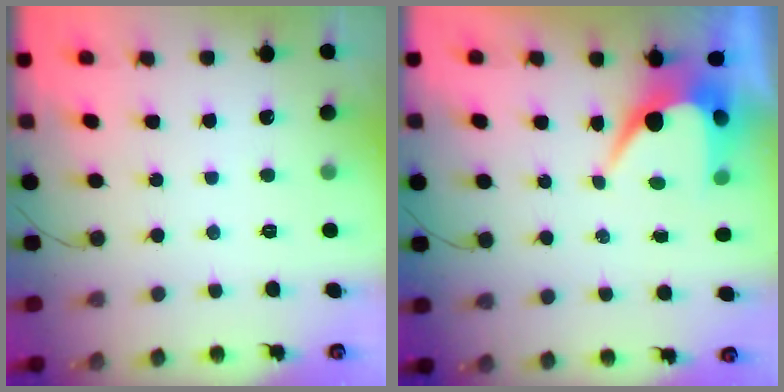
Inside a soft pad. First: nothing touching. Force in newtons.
{"total": 7.0, "press": 7.0, "slide": 0.5}